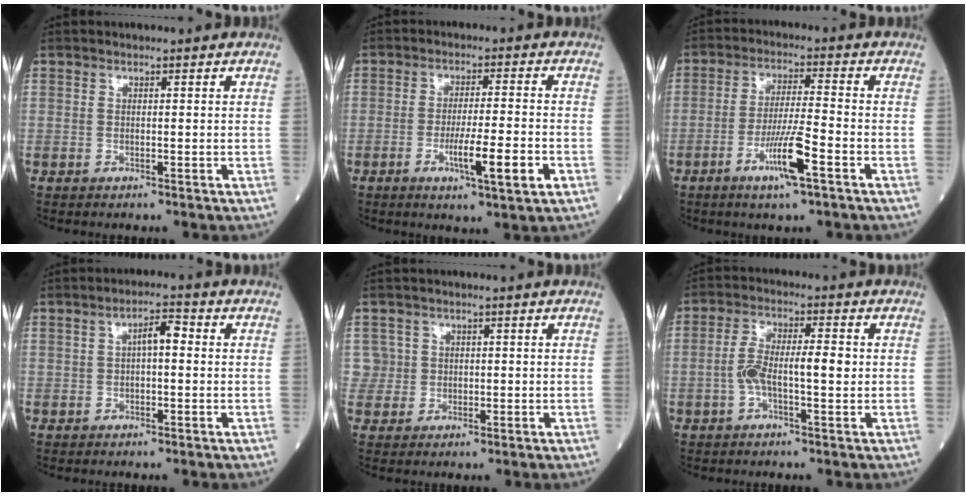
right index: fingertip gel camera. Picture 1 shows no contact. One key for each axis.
{"total": 7.9, "fx": -2.8, "fy": 0.2, "fz": 7.4, "tx": -0.116, "ty": -0.010, "tz": -0.047}
{"total": 8.0, "fx": -3.8, "fy": 0.0, "fz": 7.0, "tx": -0.135, "ty": -0.010, "tz": -0.070}
{"total": 3.5, "fx": 0.6, "fy": 1.2, "fz": 3.2, "tx": -0.045, "ty": 0.019, "tz": 0.007}
{"total": 3.1, "fx": 0.8, "fy": 3.0, "fz": -0.6, "tx": 0.032, "ty": 0.007, "tz": 0.010}
{"total": 6.6, "fx": -0.5, "fy": 1.8, "fz": 6.3, "tx": -0.127, "ty": 0.022, "tz": -0.011}